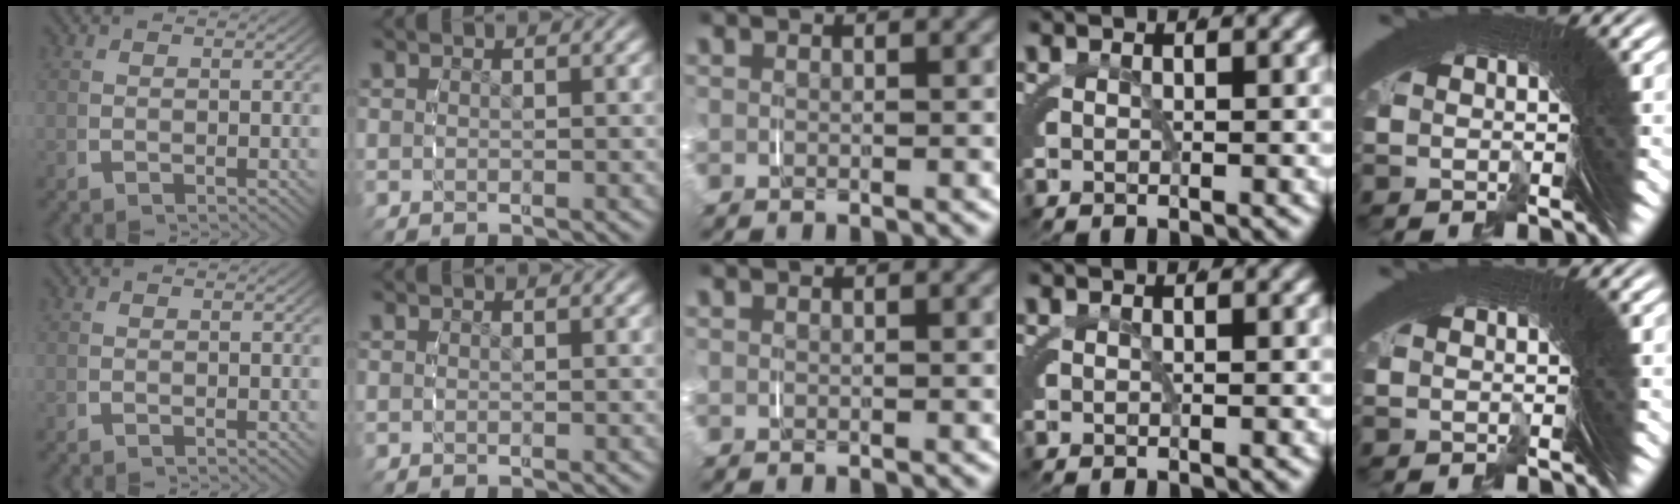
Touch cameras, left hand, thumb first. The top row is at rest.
{}